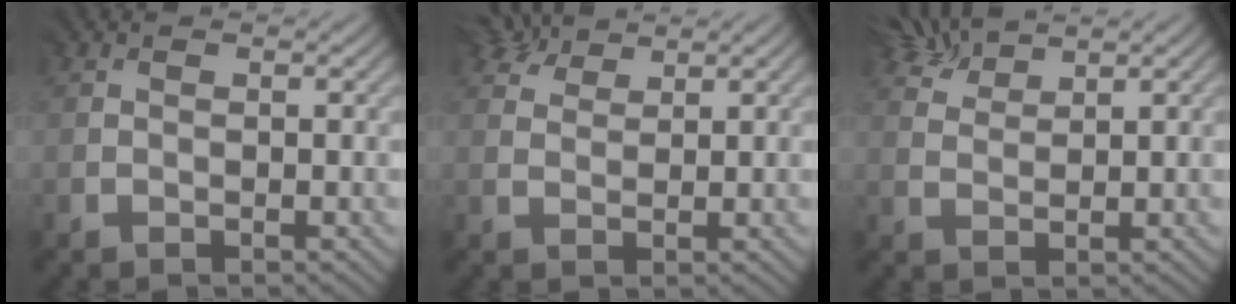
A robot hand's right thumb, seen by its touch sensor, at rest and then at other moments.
{"total": 3.7, "force": [3.3, 1.5, 0.7], "torque": [-0.024, 0.011, 0.064]}
{"total": 3.6, "force": [3.3, 1.1, 0.8], "torque": [-0.028, 0.011, 0.075]}